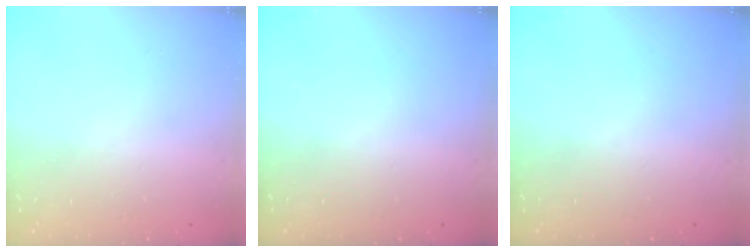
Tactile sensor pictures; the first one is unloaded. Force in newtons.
{"total": 0.0}
{"total": 0.0}